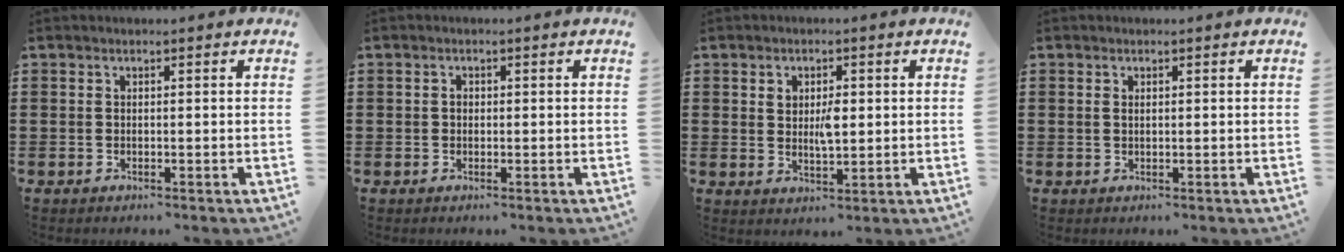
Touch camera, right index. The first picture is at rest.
{"total": 0.7, "force": [0.0, 0.5, 0.5], "torque": [-0.012, 0.000, 0.000]}
{"total": 3.6, "force": [0.7, 1.6, 3.2], "torque": [-0.057, 0.002, 0.009]}
{"total": 0.7, "force": [0.1, 0.3, 0.6], "torque": [-0.013, 0.001, 0.000]}